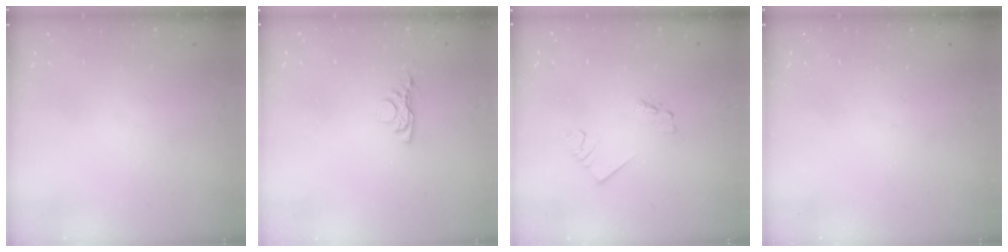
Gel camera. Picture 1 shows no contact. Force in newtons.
{"total": 3.7, "press": 3.7, "slide": 0.7}
{"total": 1.7, "press": 1.7, "slide": 0.3}
{"total": 0.0}